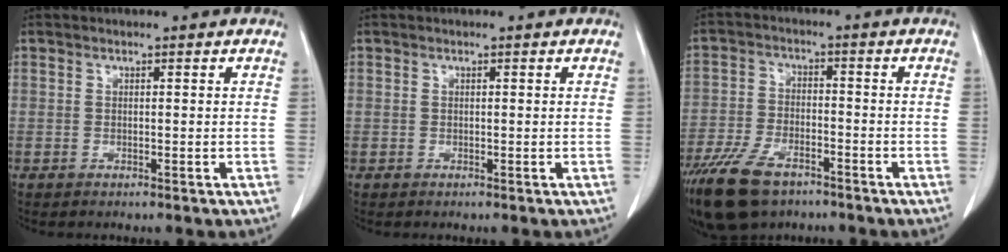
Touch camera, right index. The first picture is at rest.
{"total": 0.0}
{"total": 12.0, "force": [-8.2, 5.3, 6.9], "torque": [-0.139, -0.011, -0.146]}